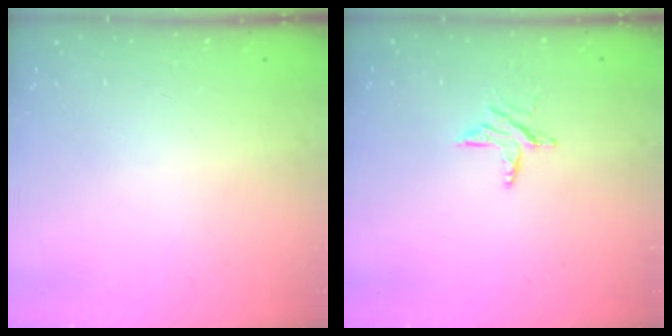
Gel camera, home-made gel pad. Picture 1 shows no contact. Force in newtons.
{"total": 5.7, "press": 5.7, "slide": 0.5}